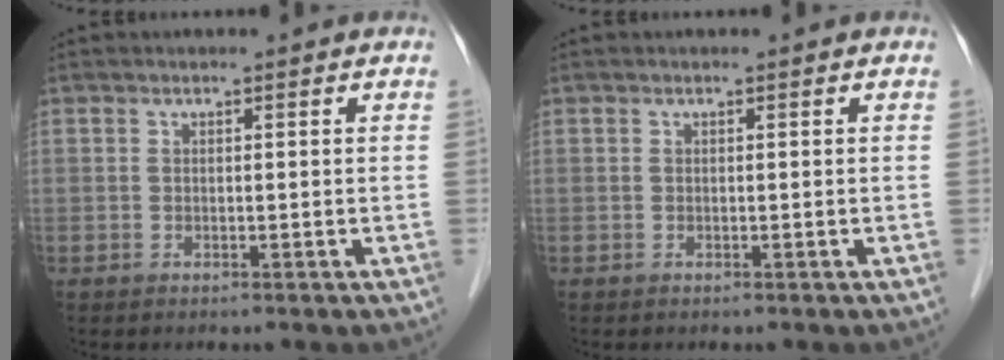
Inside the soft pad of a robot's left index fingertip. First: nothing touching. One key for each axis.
{"total": 0.0}